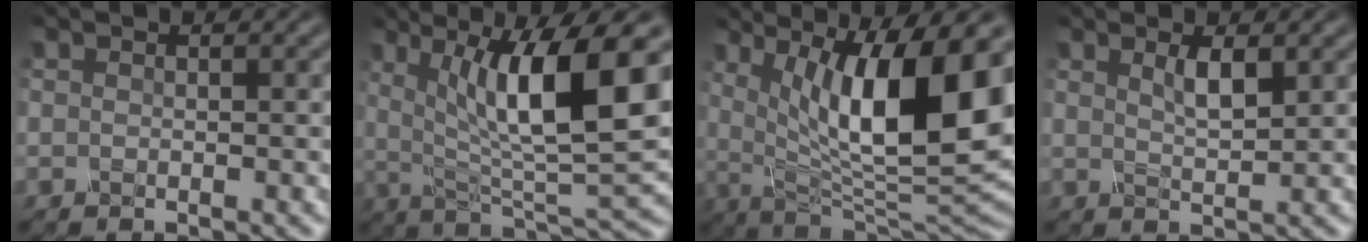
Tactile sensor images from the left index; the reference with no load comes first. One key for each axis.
{"total": 11.6, "fx": 2.9, "fy": 2.7, "fz": 10.9, "tx": -0.164, "ty": -0.003, "tz": 0.053}
{"total": 14.1, "fx": 3.4, "fy": 4.2, "fz": 13.0, "tx": -0.179, "ty": -0.012, "tz": 0.056}
{"total": 2.2, "fx": 1.1, "fy": 0.5, "fz": 1.8, "tx": -0.032, "ty": -0.001, "tz": 0.020}